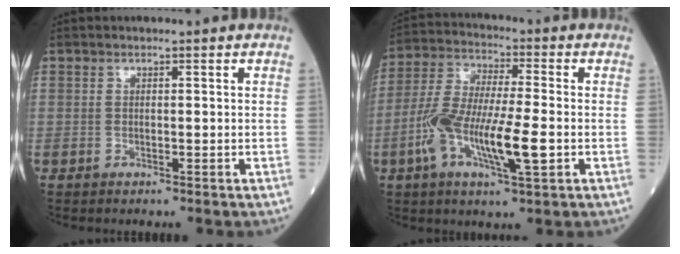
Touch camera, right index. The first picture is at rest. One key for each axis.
{"total": 12.8, "fx": -3.3, "fy": 2.4, "fz": 12.2, "tx": -0.244, "ty": 0.002, "tz": -0.062}